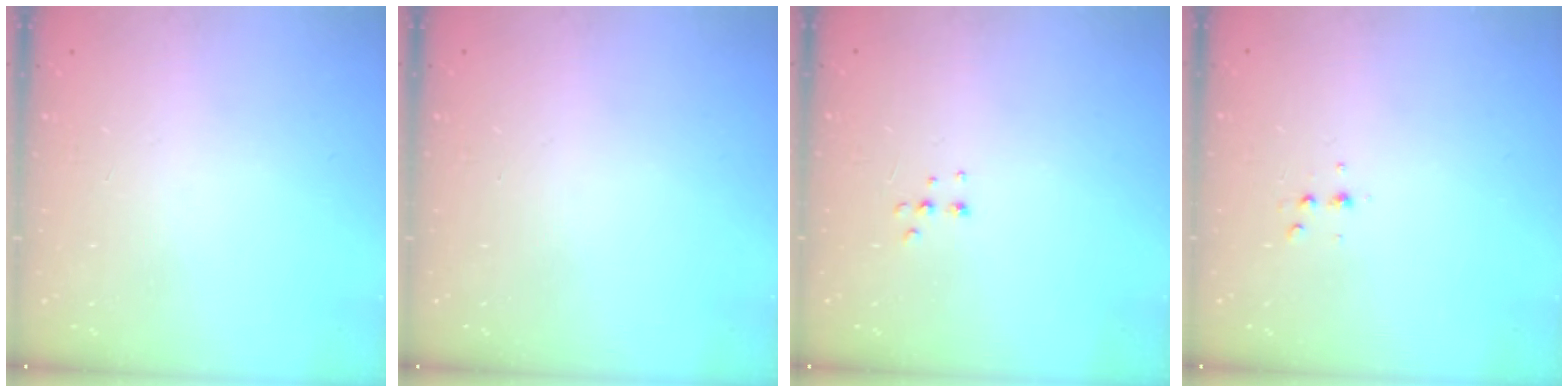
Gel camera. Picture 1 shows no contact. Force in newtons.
{"total": 0.0}
{"total": 3.4, "press": 3.3, "slide": 0.6}
{"total": 3.7, "press": 3.5, "slide": 1.1}